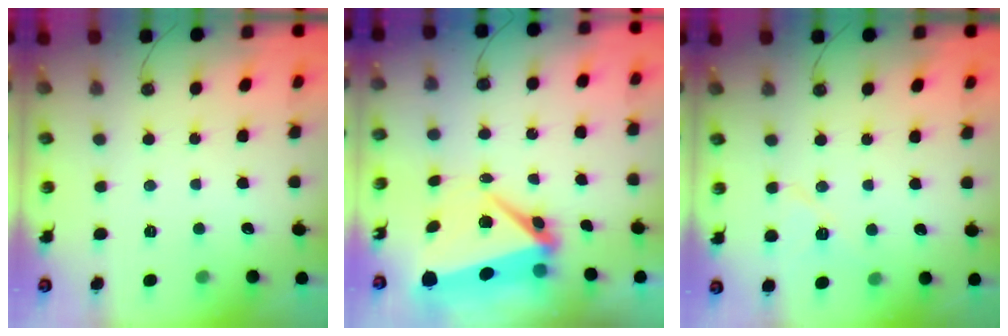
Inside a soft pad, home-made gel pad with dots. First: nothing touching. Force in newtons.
{"total": 8.3, "press": 8.2, "slide": 1.2}
{"total": 7.9, "press": 7.9, "slide": 0.7}